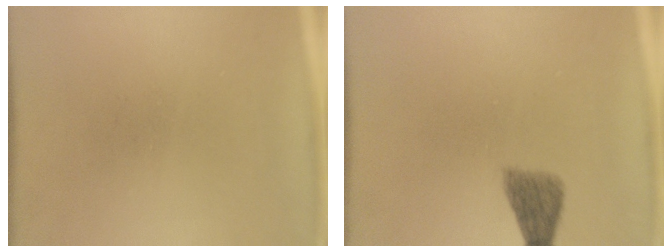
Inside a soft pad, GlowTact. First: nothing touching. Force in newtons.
{"total": 3.7}